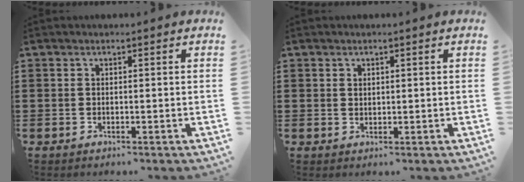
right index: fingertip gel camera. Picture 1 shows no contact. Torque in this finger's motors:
{"motor_torque": [-0.29, 0.55, 0.02, -0.01]}